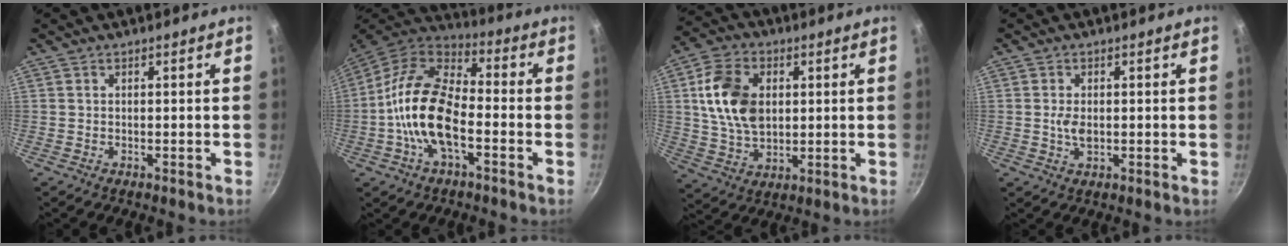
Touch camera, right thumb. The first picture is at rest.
{"total": 16.7, "force": [-3.8, 8.4, 13.9], "torque": [-0.246, 0.040, -0.087]}
{"total": 13.8, "force": [2.4, 9.5, 9.8], "torque": [-0.165, 0.000, 0.046]}
{"total": 2.9, "force": [0.1, 1.6, 2.4], "torque": [-0.042, -0.004, 0.001]}